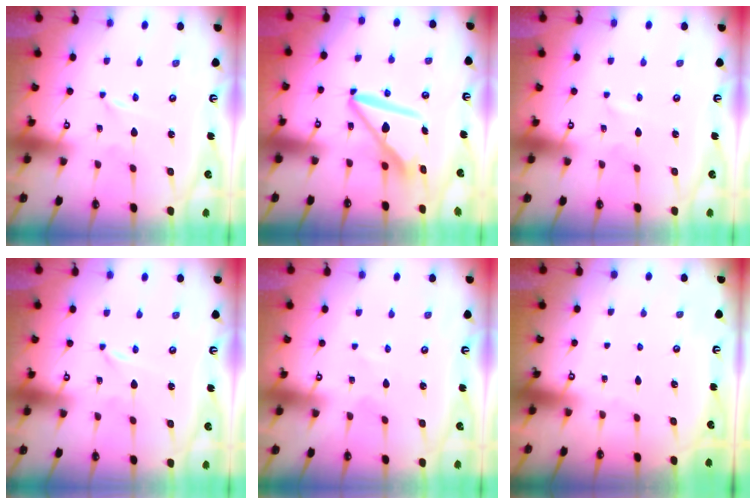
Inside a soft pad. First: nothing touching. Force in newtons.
{"total": 11.2, "press": 11.1, "slide": 1.3}
{"total": 0.0}
{"total": 0.0}
{"total": 1.0, "press": 1.0, "slide": 0.1}
{"total": 0.0}